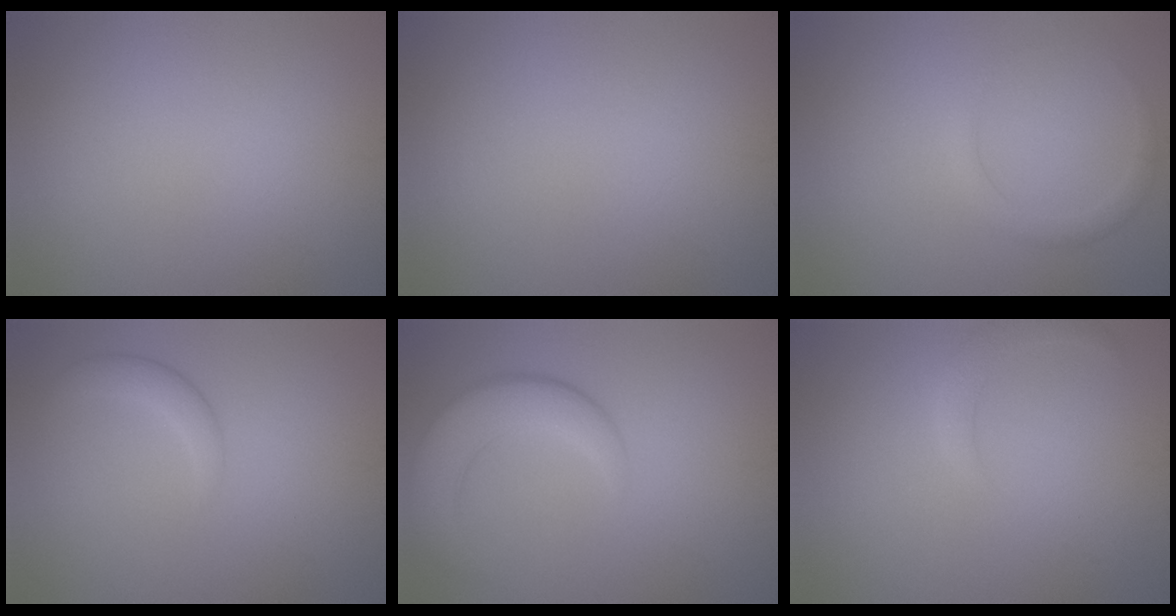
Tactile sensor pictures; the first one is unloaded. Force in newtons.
{"total": 0.0}
{"total": 1.4, "press": 1.4, "slide": 0.2}
{"total": 1.8, "press": 1.8, "slide": 0.0}
{"total": 5.0, "press": 5.0, "slide": 0.3}
{"total": 1.9, "press": 1.8, "slide": 0.1}